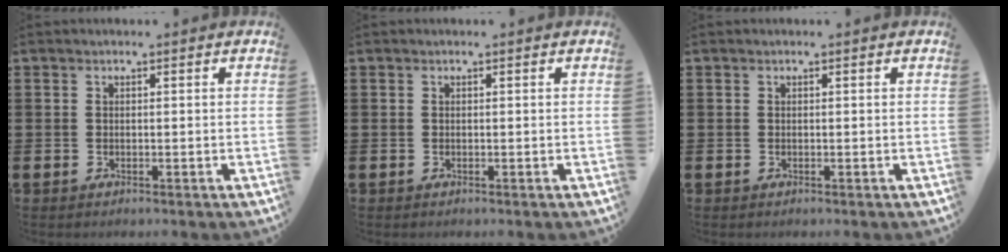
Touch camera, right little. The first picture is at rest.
{"total": 0.0}
{"total": 0.0}